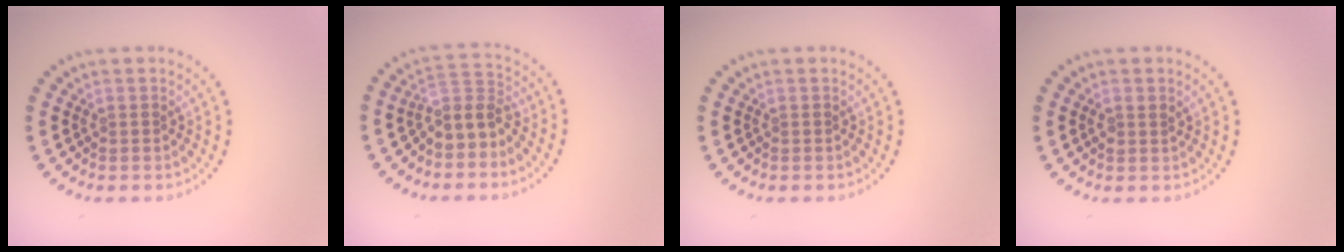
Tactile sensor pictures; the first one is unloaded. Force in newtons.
{"total": 3.4, "press": 2.8, "slide": 1.9}
{"total": 0.0}
{"total": 1.0, "press": 0.9, "slide": 0.4}